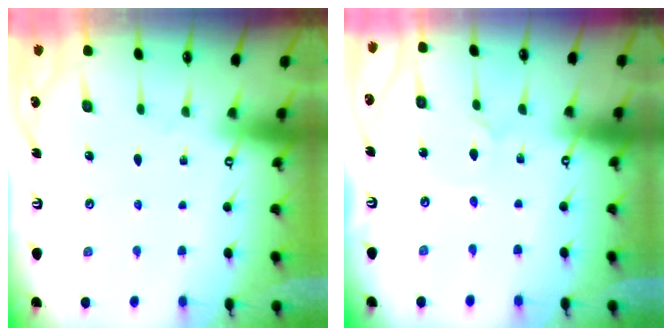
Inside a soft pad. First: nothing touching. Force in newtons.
{"total": 1.4, "press": 1.3, "slide": 0.1}